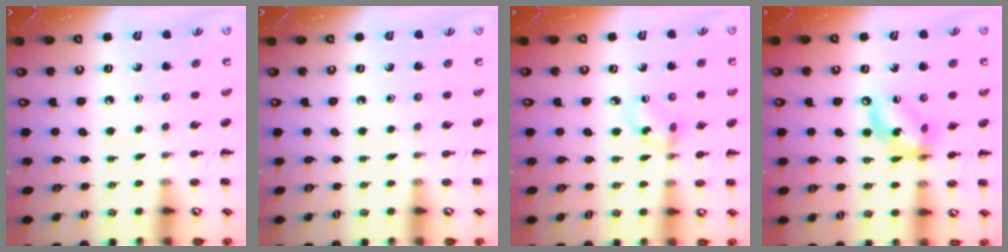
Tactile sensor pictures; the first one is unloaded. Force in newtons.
{"total": 0.0}
{"total": 3.0, "press": 2.9, "slide": 0.7}
{"total": 11.4, "press": 11.0, "slide": 2.8}